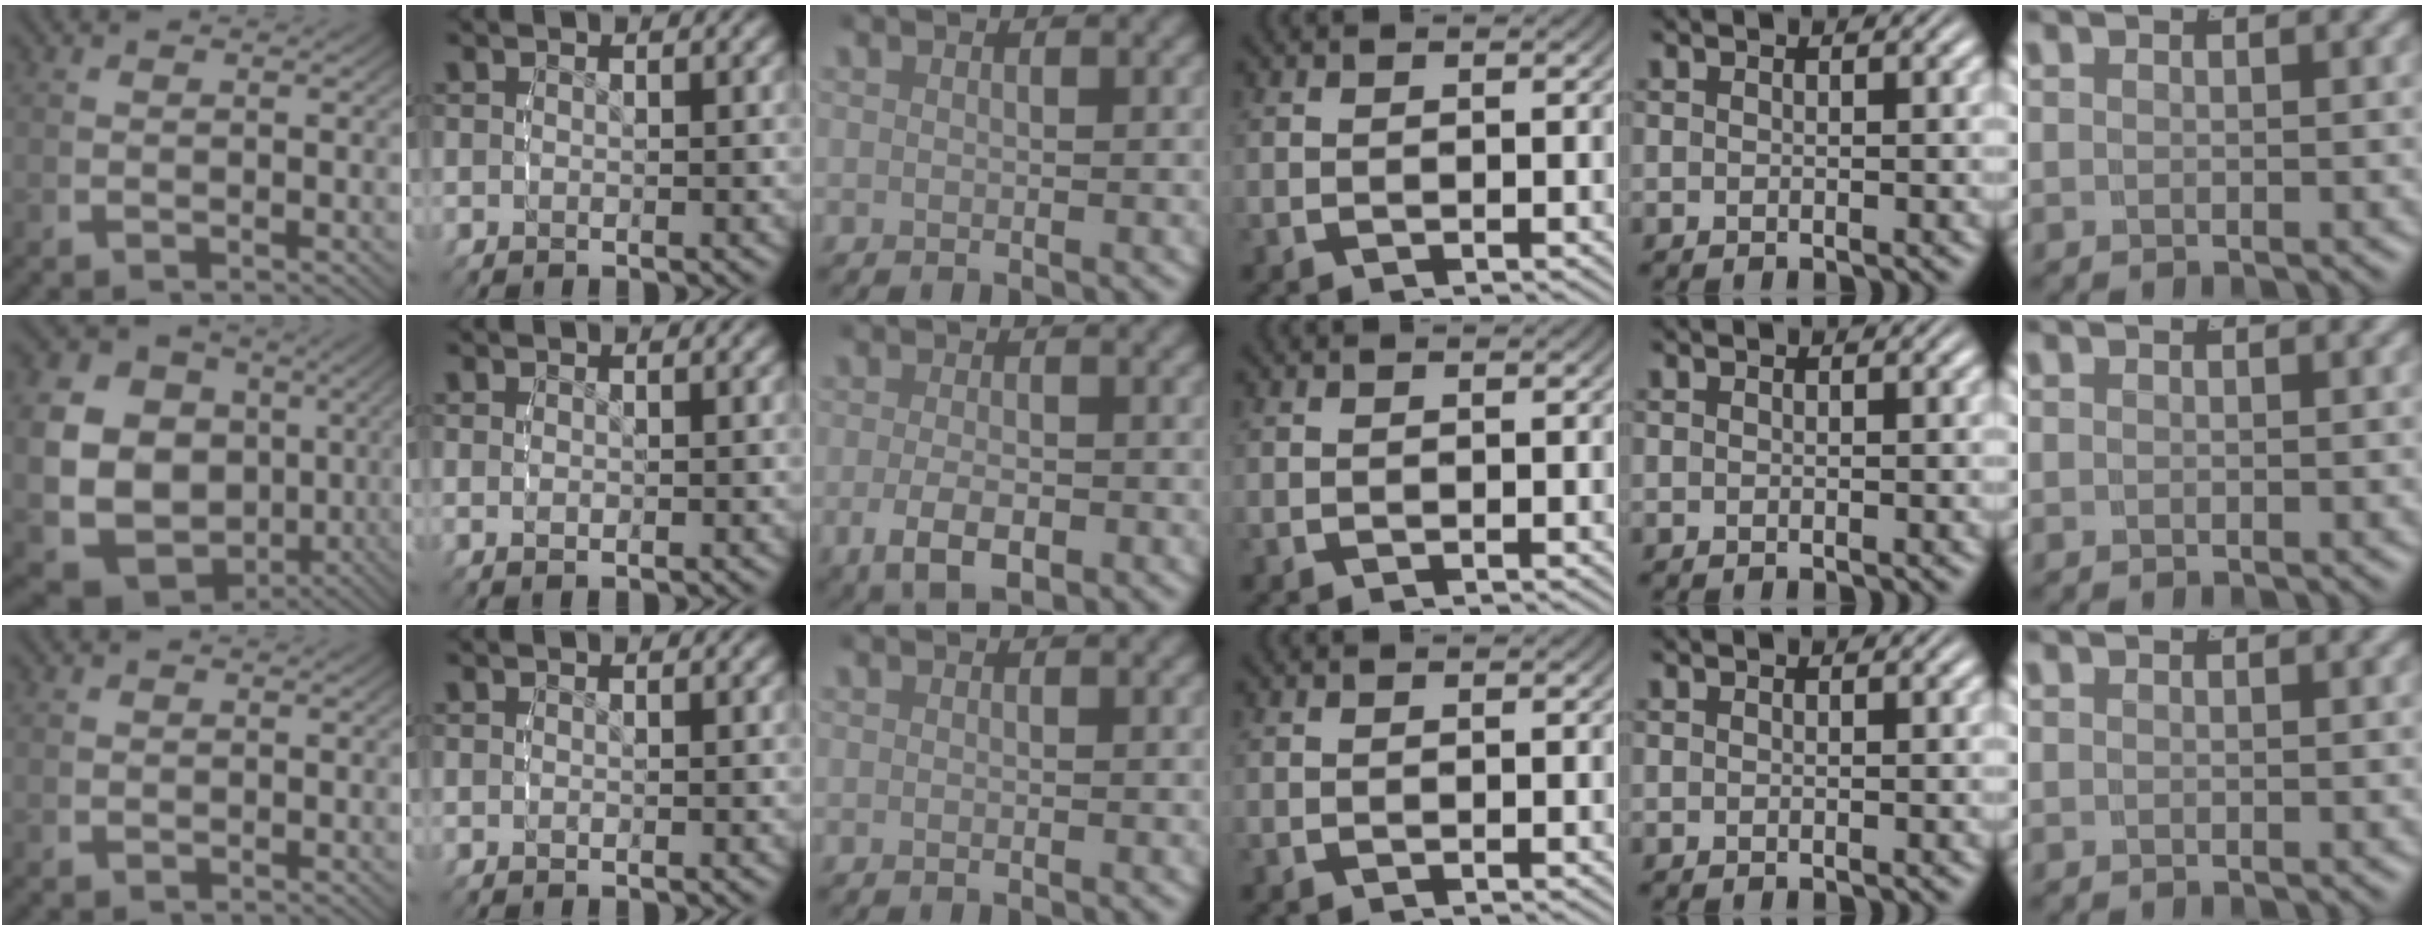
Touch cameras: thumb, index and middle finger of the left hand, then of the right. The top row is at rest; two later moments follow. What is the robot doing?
{"motion": "lift_and_place", "object": "cloth"}